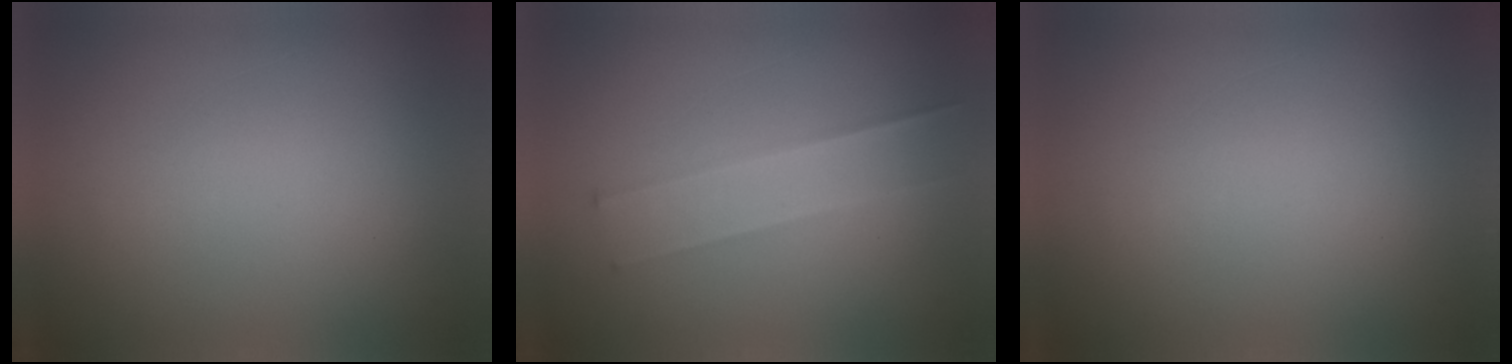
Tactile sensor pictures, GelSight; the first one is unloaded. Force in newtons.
{"total": 2.4}
{"total": 0.0}